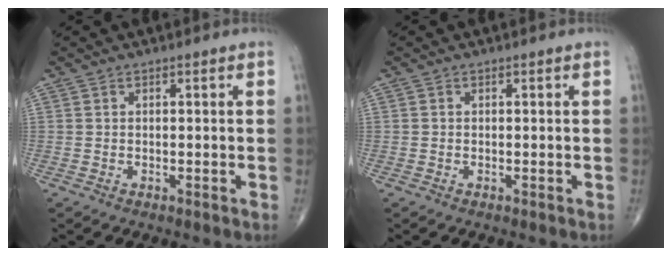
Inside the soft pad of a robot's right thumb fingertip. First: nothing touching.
{"total": 0.0}